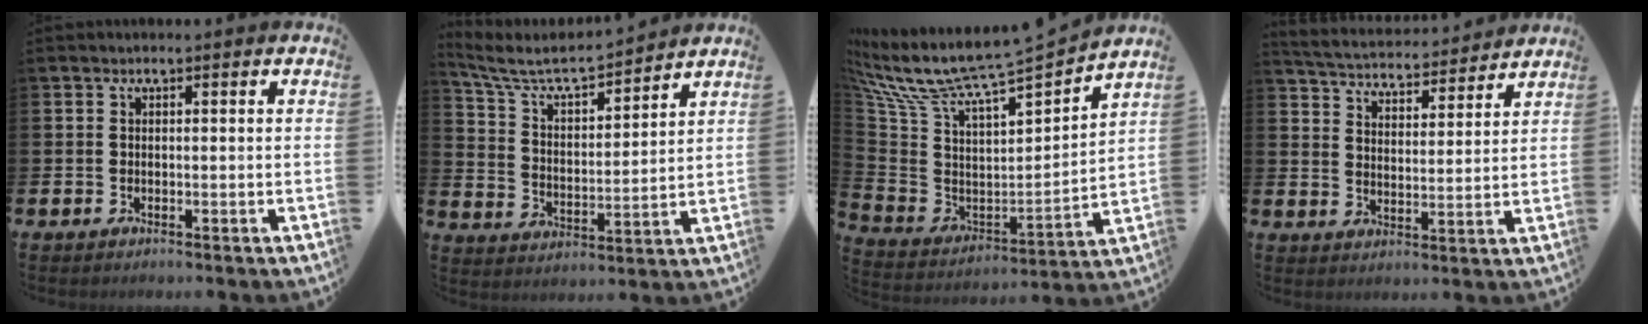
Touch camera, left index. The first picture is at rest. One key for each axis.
{"total": 6.8, "fx": 6.2, "fy": 1.7, "fz": 2.4, "tx": -0.082, "ty": -0.041, "tz": 0.103}
{"total": 8.6, "fx": 7.9, "fy": 1.0, "fz": 3.4, "tx": -0.104, "ty": -0.071, "tz": 0.128}
{"total": 4.7, "fx": 4.6, "fy": 0.7, "fz": 0.3, "tx": -0.032, "ty": -0.037, "tz": 0.079}